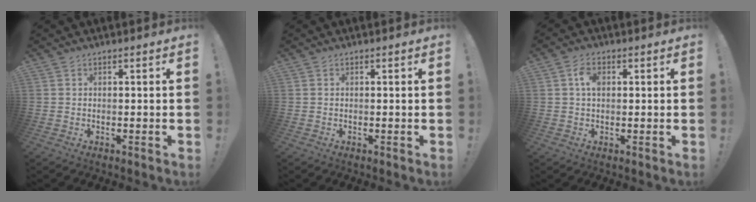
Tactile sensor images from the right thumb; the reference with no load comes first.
{"total": 0.0}
{"total": 4.2, "force": [0.8, 2.6, 3.3], "torque": [-0.052, 0.003, 0.010]}